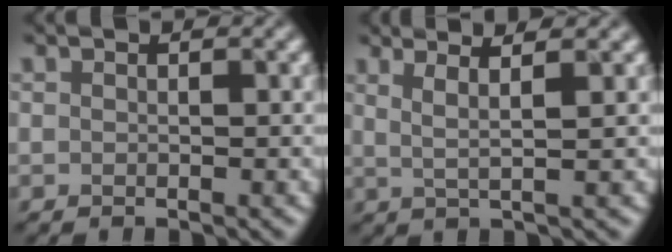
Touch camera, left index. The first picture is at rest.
{"total": 2.0, "force": [0.5, -0.5, 1.8], "torque": [-0.059, 0.004, 0.040]}